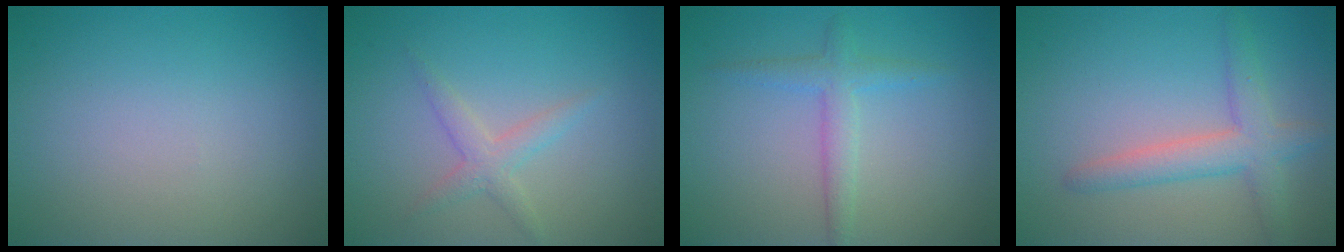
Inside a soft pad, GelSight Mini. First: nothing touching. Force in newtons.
{"total": 1.9, "press": 1.9, "slide": 0.0}
{"total": 2.3, "press": 2.3, "slide": 0.1}
{"total": 3.7, "press": 3.7, "slide": 0.1}